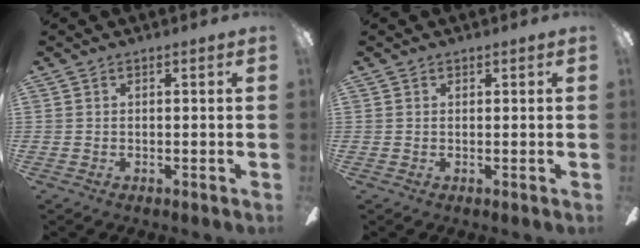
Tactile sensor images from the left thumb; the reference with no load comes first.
{"total": 0.6, "force": [0.4, 0.4, 0.0], "torque": [0.007, -0.004, 0.007]}